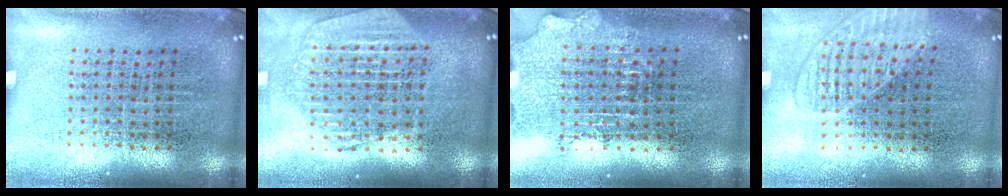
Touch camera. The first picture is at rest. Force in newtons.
{"total": 2.3, "press": 2.0, "slide": 1.0}
{"total": 2.0, "press": 1.6, "slide": 1.2}
{"total": 1.5, "press": 1.4, "slide": 0.4}